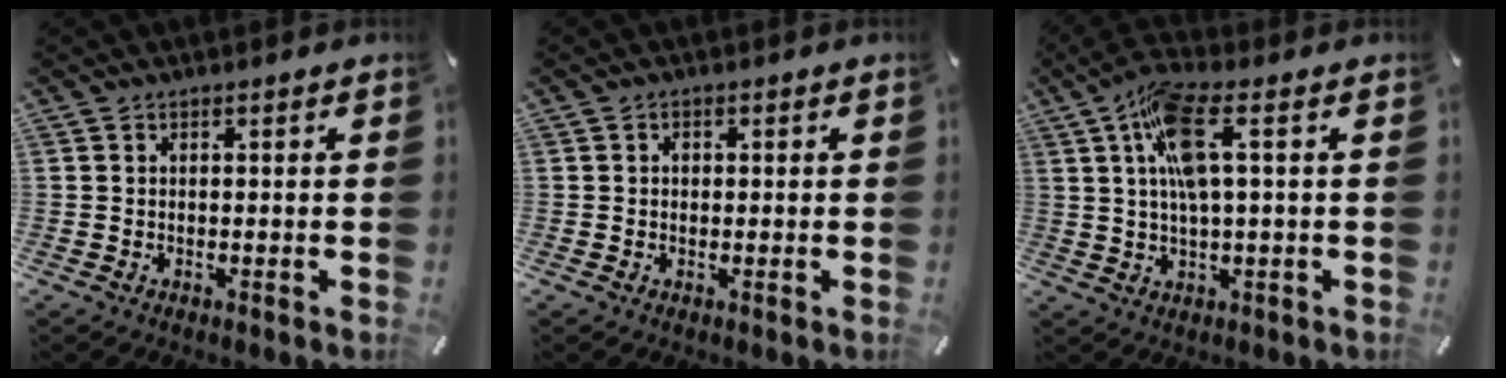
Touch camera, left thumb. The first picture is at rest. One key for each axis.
{"total": 1.0, "fx": 0.1, "fy": 0.9, "fz": 0.4, "tx": 0.000, "ty": 0.002, "tz": -0.002}
{"total": 10.0, "fx": 2.2, "fy": 2.5, "fz": 9.5, "tx": -0.184, "ty": 0.002, "tz": 0.038}